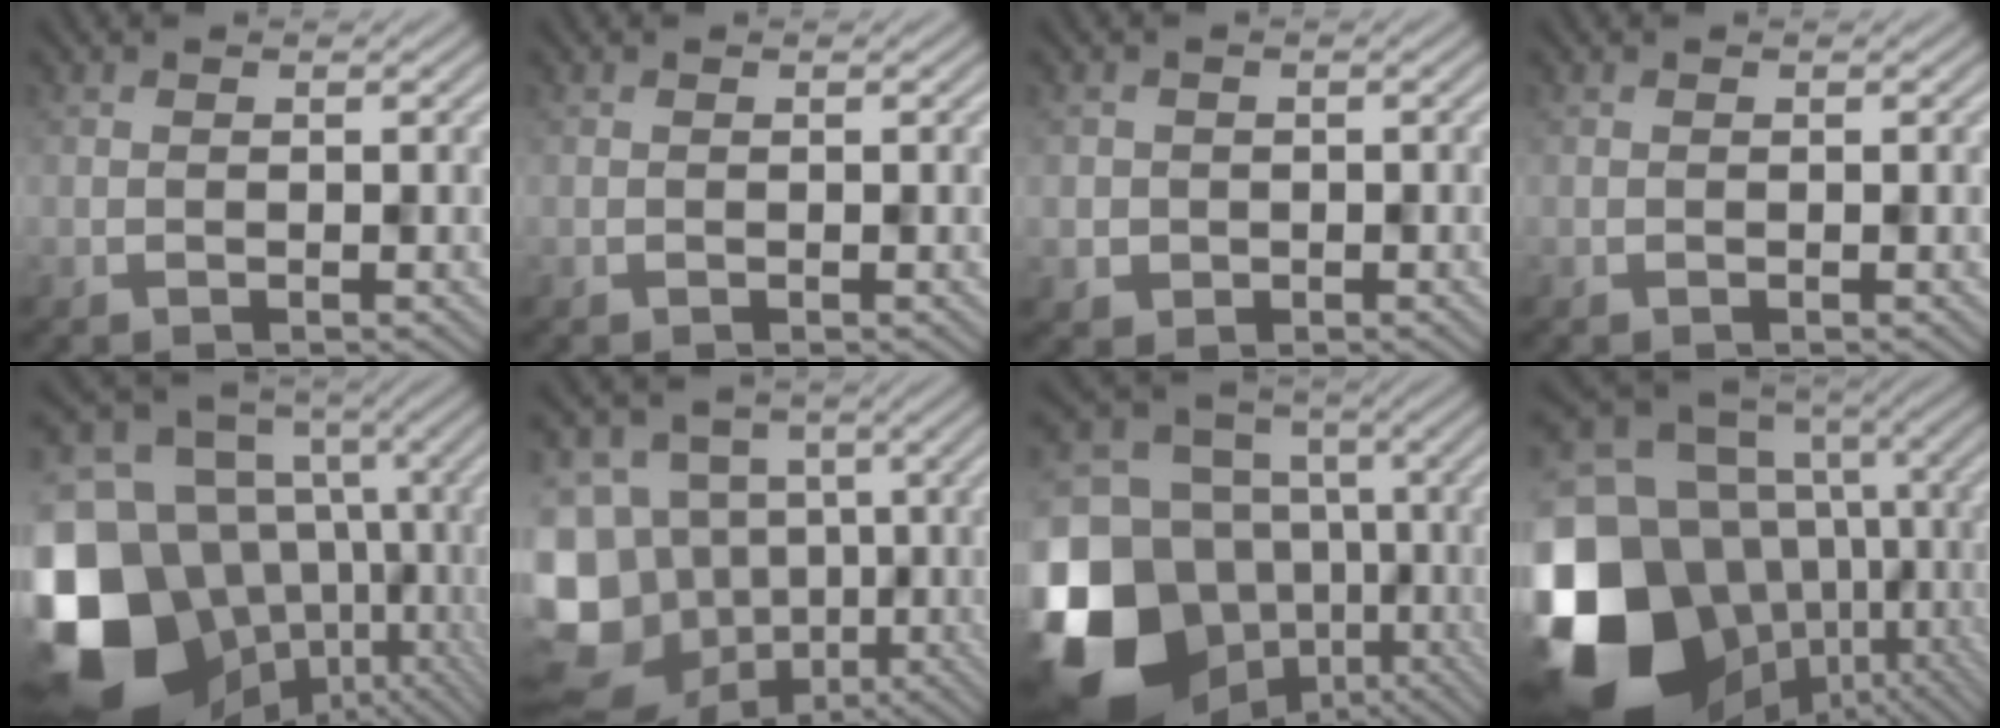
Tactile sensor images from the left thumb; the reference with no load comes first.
{"total": 0.0}
{"total": 1.8, "force": [-0.2, 1.8, 0.0], "torque": [-0.002, -0.010, -0.003]}
{"total": 0.0}
{"total": 19.9, "force": [-5.0, 16.1, 10.5], "torque": [-0.286, -0.023, -0.049]}
{"total": 17.3, "force": [-6.6, 14.6, 6.5], "torque": [-0.187, -0.008, -0.101]}
{"total": 19.3, "force": [-7.7, 15.1, 9.3], "torque": [-0.266, -0.042, -0.097]}
{"total": 20.3, "force": [-4.8, 15.0, 12.8], "torque": [-0.326, -0.021, -0.033]}